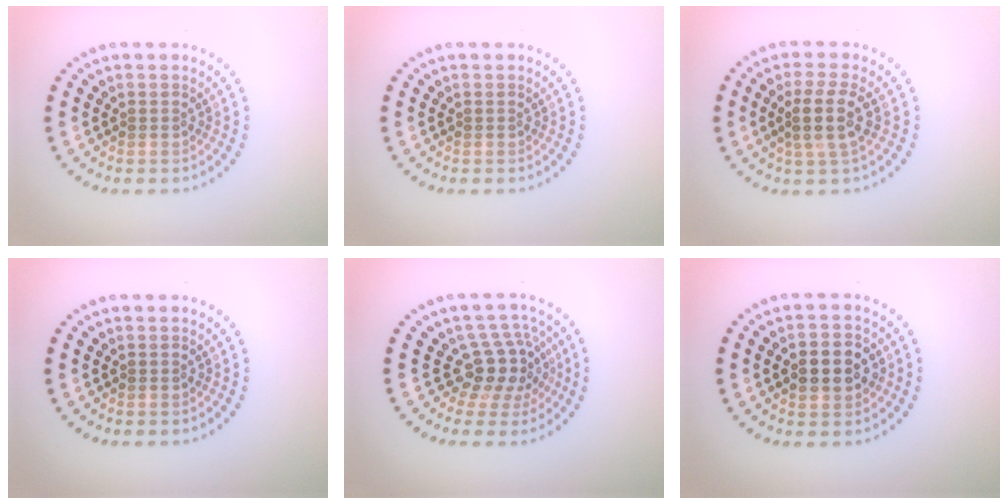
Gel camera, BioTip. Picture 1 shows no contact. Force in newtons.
{"total": 0.0}
{"total": 3.2, "press": 2.8, "slide": 1.6}
{"total": 0.0}
{"total": 3.9, "press": 2.9, "slide": 2.6}
{"total": 4.6, "press": 4.6, "slide": 0.3}